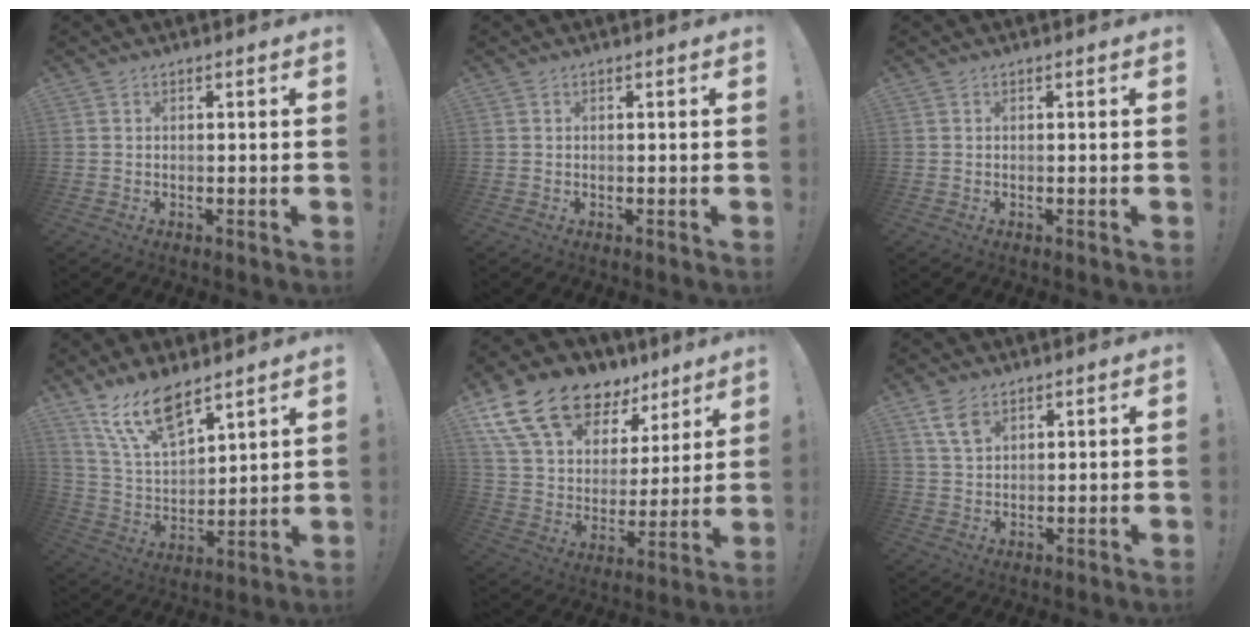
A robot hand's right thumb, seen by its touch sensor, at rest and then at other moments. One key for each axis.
{"total": 0.0}
{"total": 0.0}
{"total": 14.7, "fx": 11.0, "fy": 5.6, "fz": 8.1, "tx": -0.159, "ty": -0.065, "tz": 0.204}
{"total": 18.5, "fx": 12.8, "fy": 10.5, "fz": 8.4, "tx": -0.151, "ty": -0.080, "tz": 0.245}
{"total": 6.2, "fx": 3.7, "fy": 3.5, "fz": 3.6, "tx": -0.058, "ty": -0.013, "tz": 0.070}